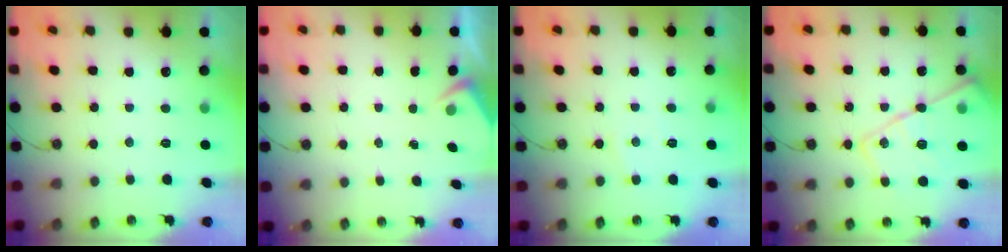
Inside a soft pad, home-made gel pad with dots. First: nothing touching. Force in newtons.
{"total": 2.4, "press": 2.4, "slide": 0.4}
{"total": 3.9, "press": 3.8, "slide": 0.7}
{"total": 18.8, "press": 18.7, "slide": 1.4}